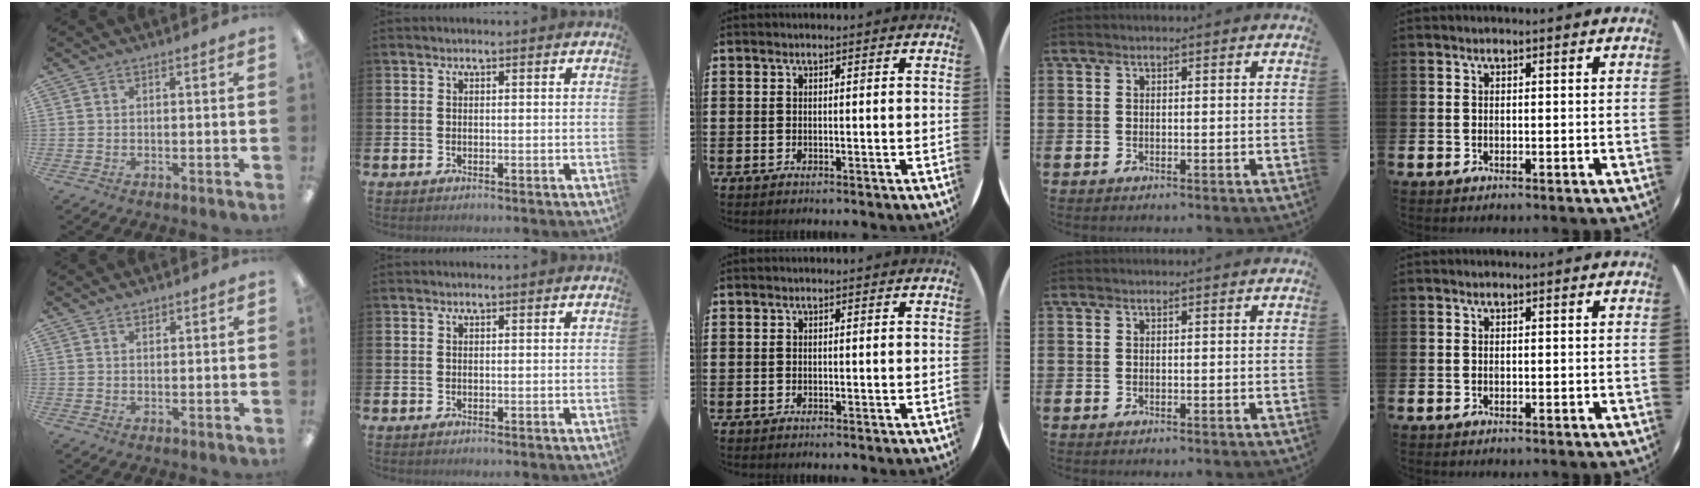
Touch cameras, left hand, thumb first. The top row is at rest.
{"thumb": {"total": 1.0, "force": [0.9, 0.5, 0.3], "torque": [0.002, -0.003, 0.015]}}